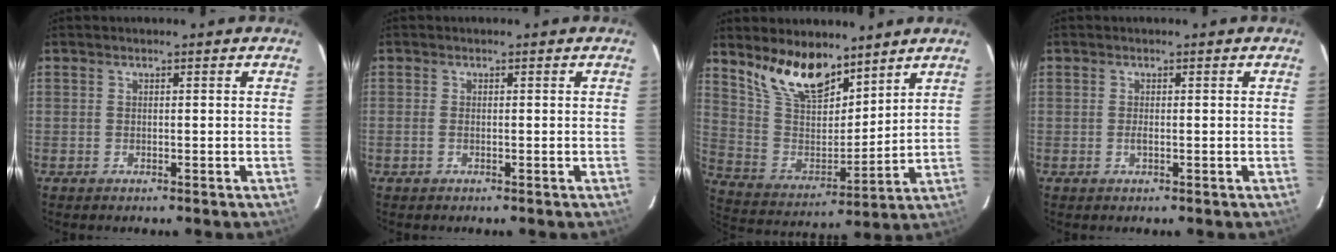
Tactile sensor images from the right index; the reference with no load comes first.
{"total": 1.1, "force": [-0.5, 0.6, 0.8], "torque": [-0.020, 0.000, -0.010]}
{"total": 14.6, "force": [10.8, 6.2, 7.7], "torque": [-0.158, 0.005, 0.215]}
{"total": 1.0, "force": [-0.3, 0.5, 0.9], "torque": [-0.018, 0.000, -0.006]}